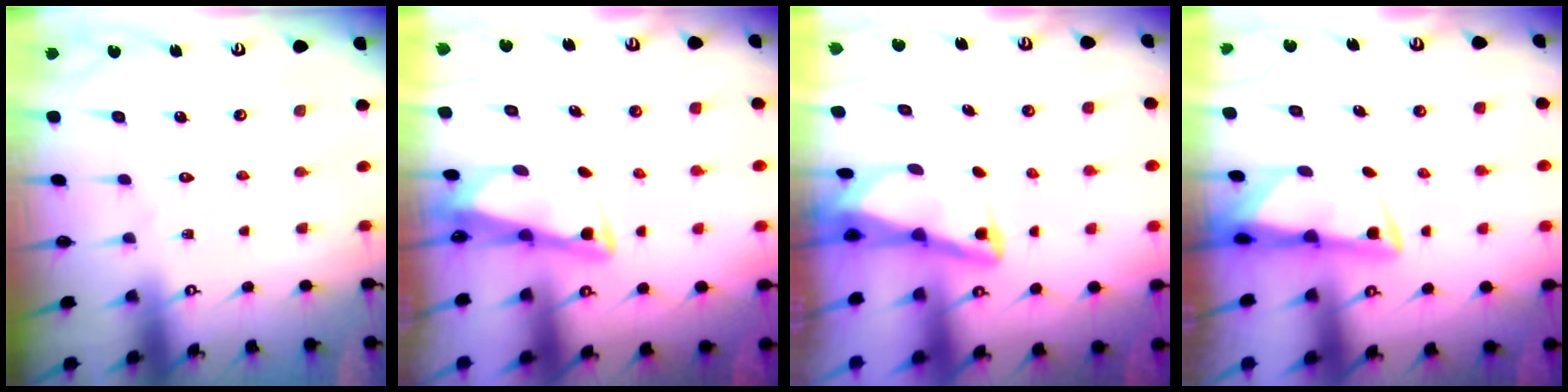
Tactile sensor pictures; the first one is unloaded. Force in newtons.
{"total": 3.1, "press": 3.1, "slide": 0.3}
{"total": 3.3, "press": 3.3, "slide": 0.6}
{"total": 3.0, "press": 3.0, "slide": 0.6}